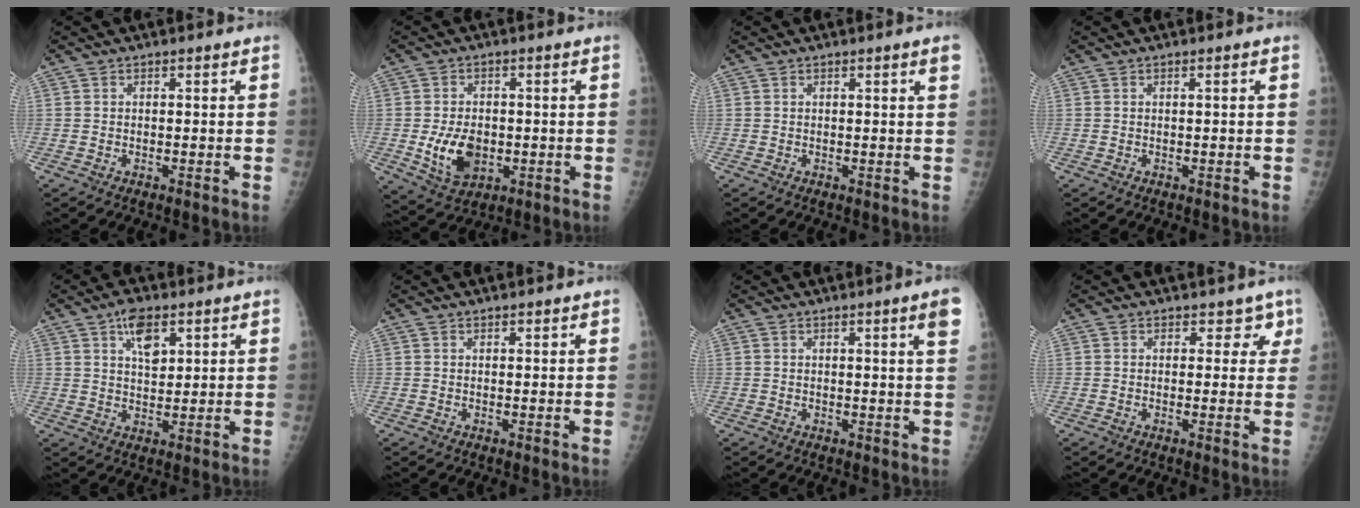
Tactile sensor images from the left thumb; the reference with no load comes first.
{"total": 8.3, "force": [-1.1, 5.9, 5.8], "torque": [-0.079, -0.007, -0.007]}
{"total": 1.7, "force": [1.0, -0.1, 1.4], "torque": [-0.019, -0.004, 0.012]}
{"total": 0.0}
{"total": 6.3, "force": [3.3, 3.2, 4.4], "torque": [-0.058, -0.016, 0.055]}
{"total": 0.7, "force": [0.6, 0.2, 0.1], "torque": [0.000, -0.002, 0.011]}
{"total": 3.6, "force": [1.9, -0.3, 3.1], "torque": [-0.040, -0.011, 0.024]}
{"total": 3.0, "force": [2.0, 2.1, 0.6], "torque": [0.032, -0.007, 0.016]}